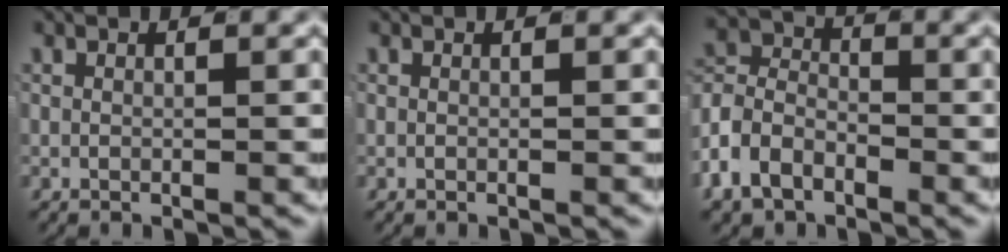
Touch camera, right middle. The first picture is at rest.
{"total": 0.0}
{"total": 6.4, "force": [-1.7, 5.2, 3.4], "torque": [-0.076, -0.015, -0.035]}